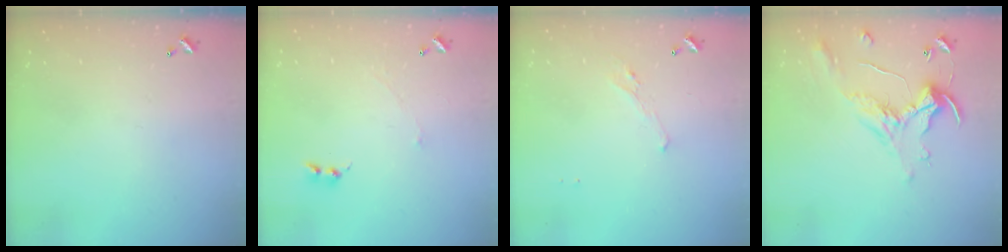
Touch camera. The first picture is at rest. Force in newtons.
{"total": 1.1, "press": 0.9, "slide": 0.6}
{"total": 0.8, "press": 0.4, "slide": 0.7}
{"total": 1.1, "press": 0.8, "slide": 0.9}